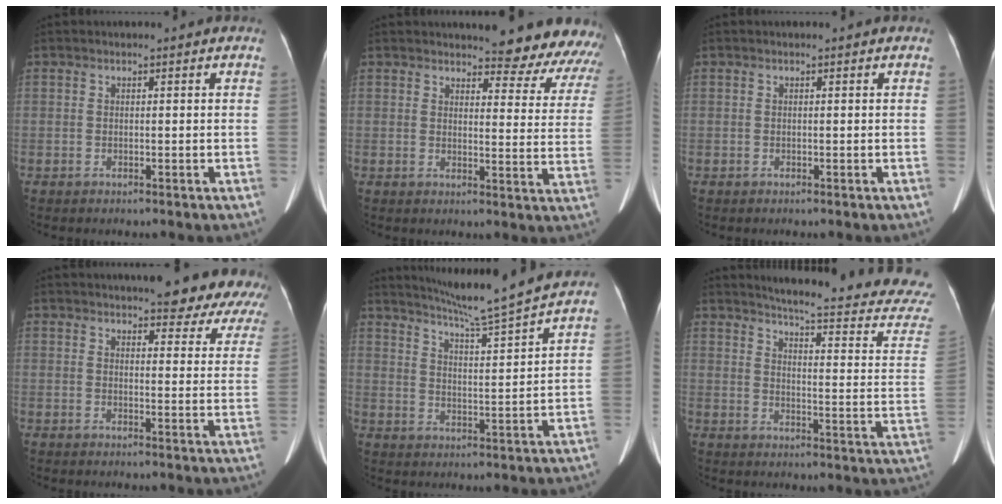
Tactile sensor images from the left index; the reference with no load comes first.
{"total": 13.8, "force": [13.4, 2.4, 2.1], "torque": [0.010, -0.072, 0.120]}
{"total": 0.0}
{"total": 14.9, "force": [13.8, 2.7, 5.0], "torque": [-0.038, -0.028, 0.139]}
{"total": 11.8, "force": [10.8, -2.2, 4.4], "torque": [-0.079, -0.021, 0.165]}
{"total": 21.6, "force": [20.5, -0.2, 6.8], "torque": [-0.098, -0.121, 0.231]}